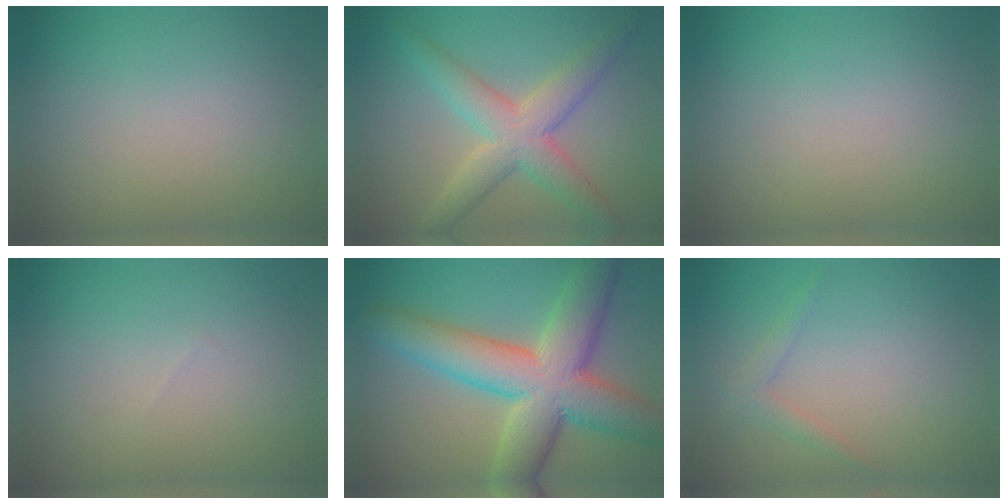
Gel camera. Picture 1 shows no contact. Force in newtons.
{"total": 5.9, "press": 5.9, "slide": 0.2}
{"total": 0.0}
{"total": 0.0}
{"total": 11.8, "press": 11.8, "slide": 0.7}
{"total": 1.4, "press": 1.4, "slide": 0.1}